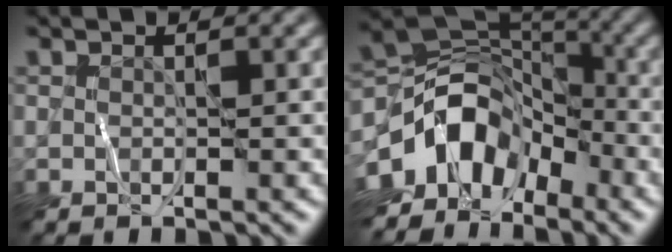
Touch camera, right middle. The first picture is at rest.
{"total": 9.4, "force": [-4.3, 6.5, 5.3], "torque": [-0.079, 0.006, -0.092]}